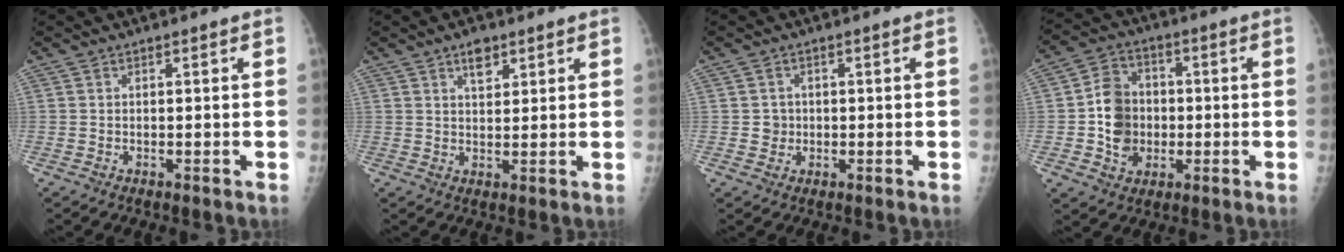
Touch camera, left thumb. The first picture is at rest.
{"total": 3.8, "force": [2.3, 2.0, 2.2], "torque": [-0.021, -0.013, 0.038]}
{"total": 2.1, "force": [-0.1, 2.1, 0.4], "torque": [0.007, 0.006, -0.002]}
{"total": 10.5, "force": [-1.1, 8.8, 5.7], "torque": [-0.074, 0.015, -0.023]}